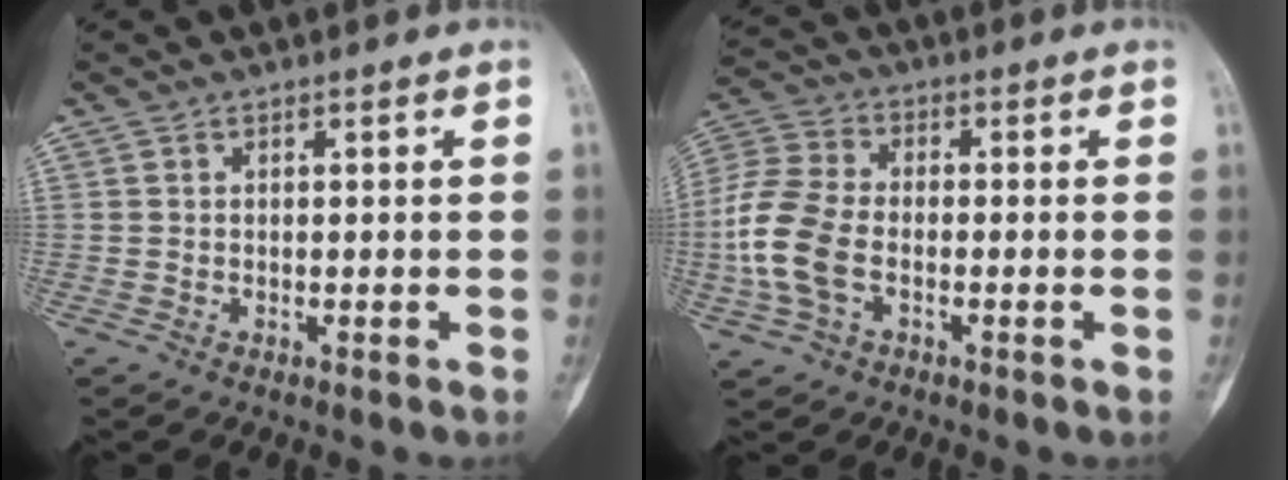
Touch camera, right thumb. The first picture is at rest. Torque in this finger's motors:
{"motor_torque": [-0.59, 1.20, -0.18, 0.06, 0.47]}